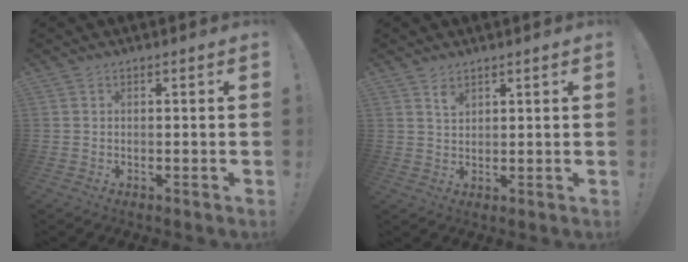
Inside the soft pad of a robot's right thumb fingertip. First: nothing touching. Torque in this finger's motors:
{"motor_torque": [-0.08, -0.02, 0.04, -0.02, 0.00]}